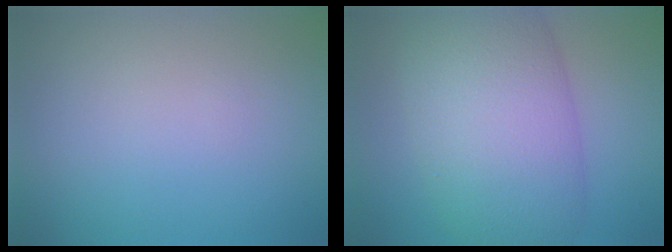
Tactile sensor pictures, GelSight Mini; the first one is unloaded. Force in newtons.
{"total": 11.2, "press": 11.2, "slide": 0.4}